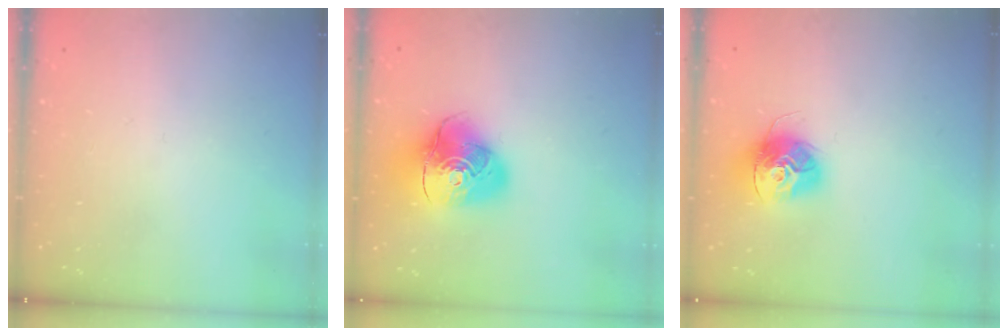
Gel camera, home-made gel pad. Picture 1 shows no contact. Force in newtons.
{"total": 15.7, "press": 15.5, "slide": 2.0}
{"total": 13.7, "press": 13.6, "slide": 1.3}